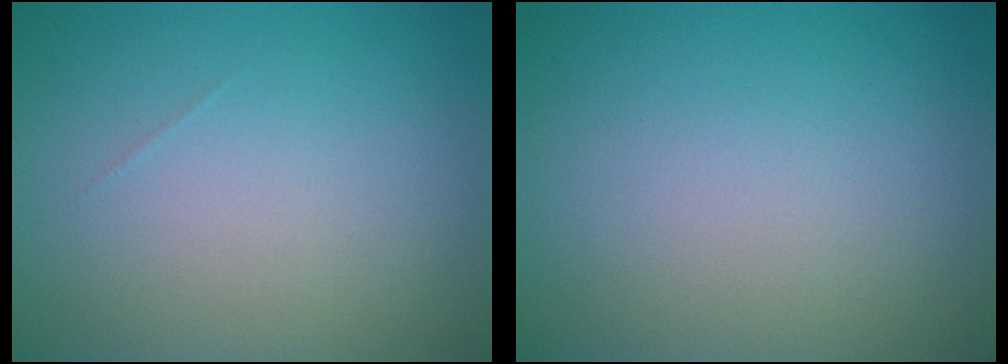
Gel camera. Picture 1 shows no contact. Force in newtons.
{"total": 0.0}